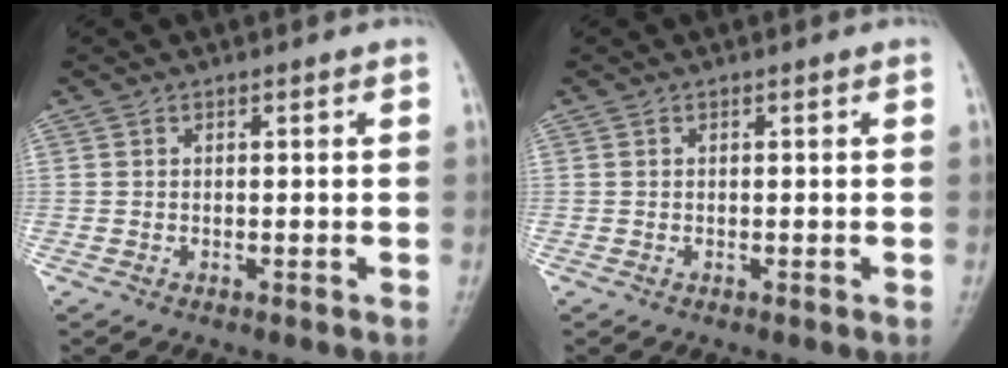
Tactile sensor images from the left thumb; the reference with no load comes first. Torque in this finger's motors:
{"motor_torque": [0.01, 0.01, -0.04, -0.02, 0.01]}